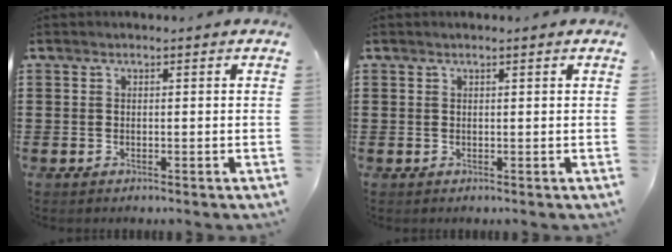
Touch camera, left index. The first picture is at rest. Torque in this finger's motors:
{"motor_torque": [0.12, -0.10, -0.03, 0.01]}